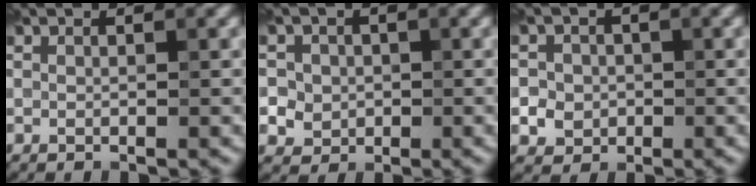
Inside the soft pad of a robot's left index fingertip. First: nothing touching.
{"total": 4.9, "force": [0.5, 4.6, 1.5], "torque": [-0.018, 0.026, -0.005]}
{"total": 3.5, "force": [-0.4, 3.4, 0.9], "torque": [0.006, 0.009, -0.016]}